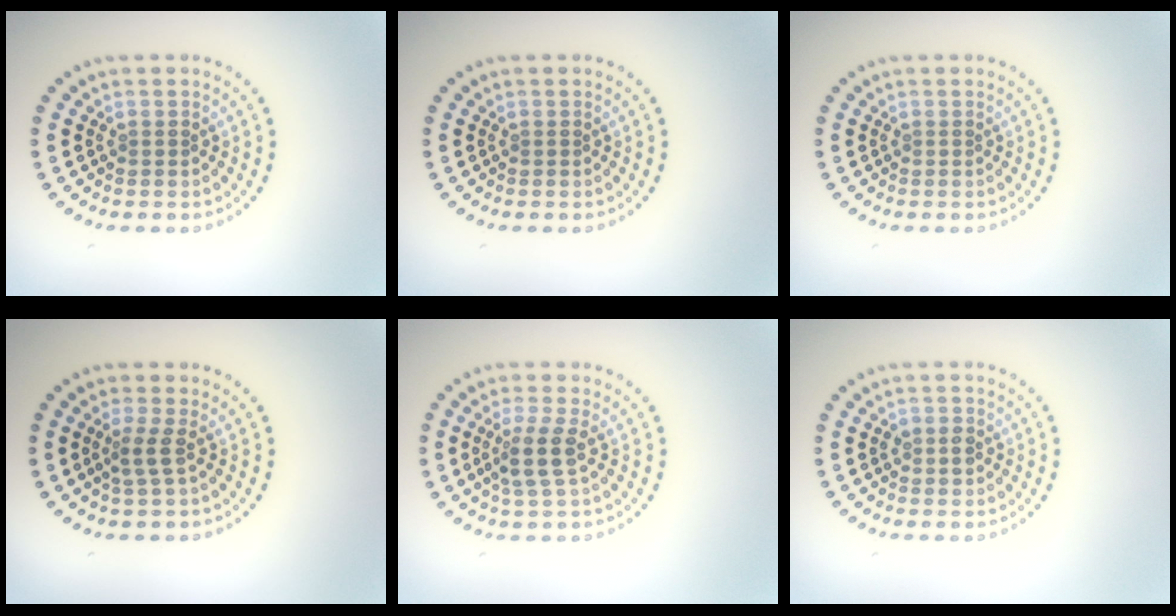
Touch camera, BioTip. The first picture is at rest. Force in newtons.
{"total": 0.0}
{"total": 0.0}
{"total": 1.9, "press": 1.5, "slide": 1.3}
{"total": 2.7, "press": 2.3, "slide": 1.4}
{"total": 1.4, "press": 1.4, "slide": 0.3}